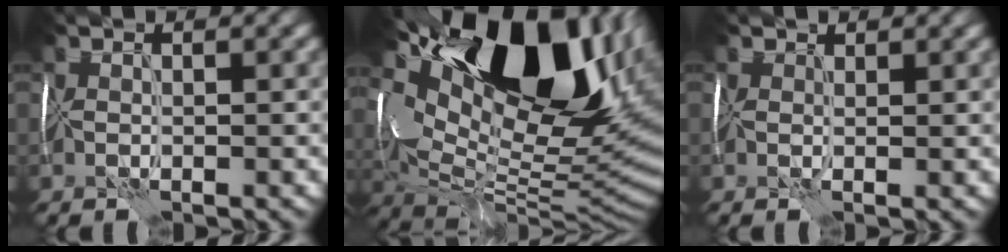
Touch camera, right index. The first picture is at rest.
{"total": 19.0, "force": [8.4, 9.7, 14.1], "torque": [-0.240, 0.028, 0.160]}
{"total": 1.6, "force": [1.1, 0.8, 0.7], "torque": [-0.014, 0.008, 0.006]}